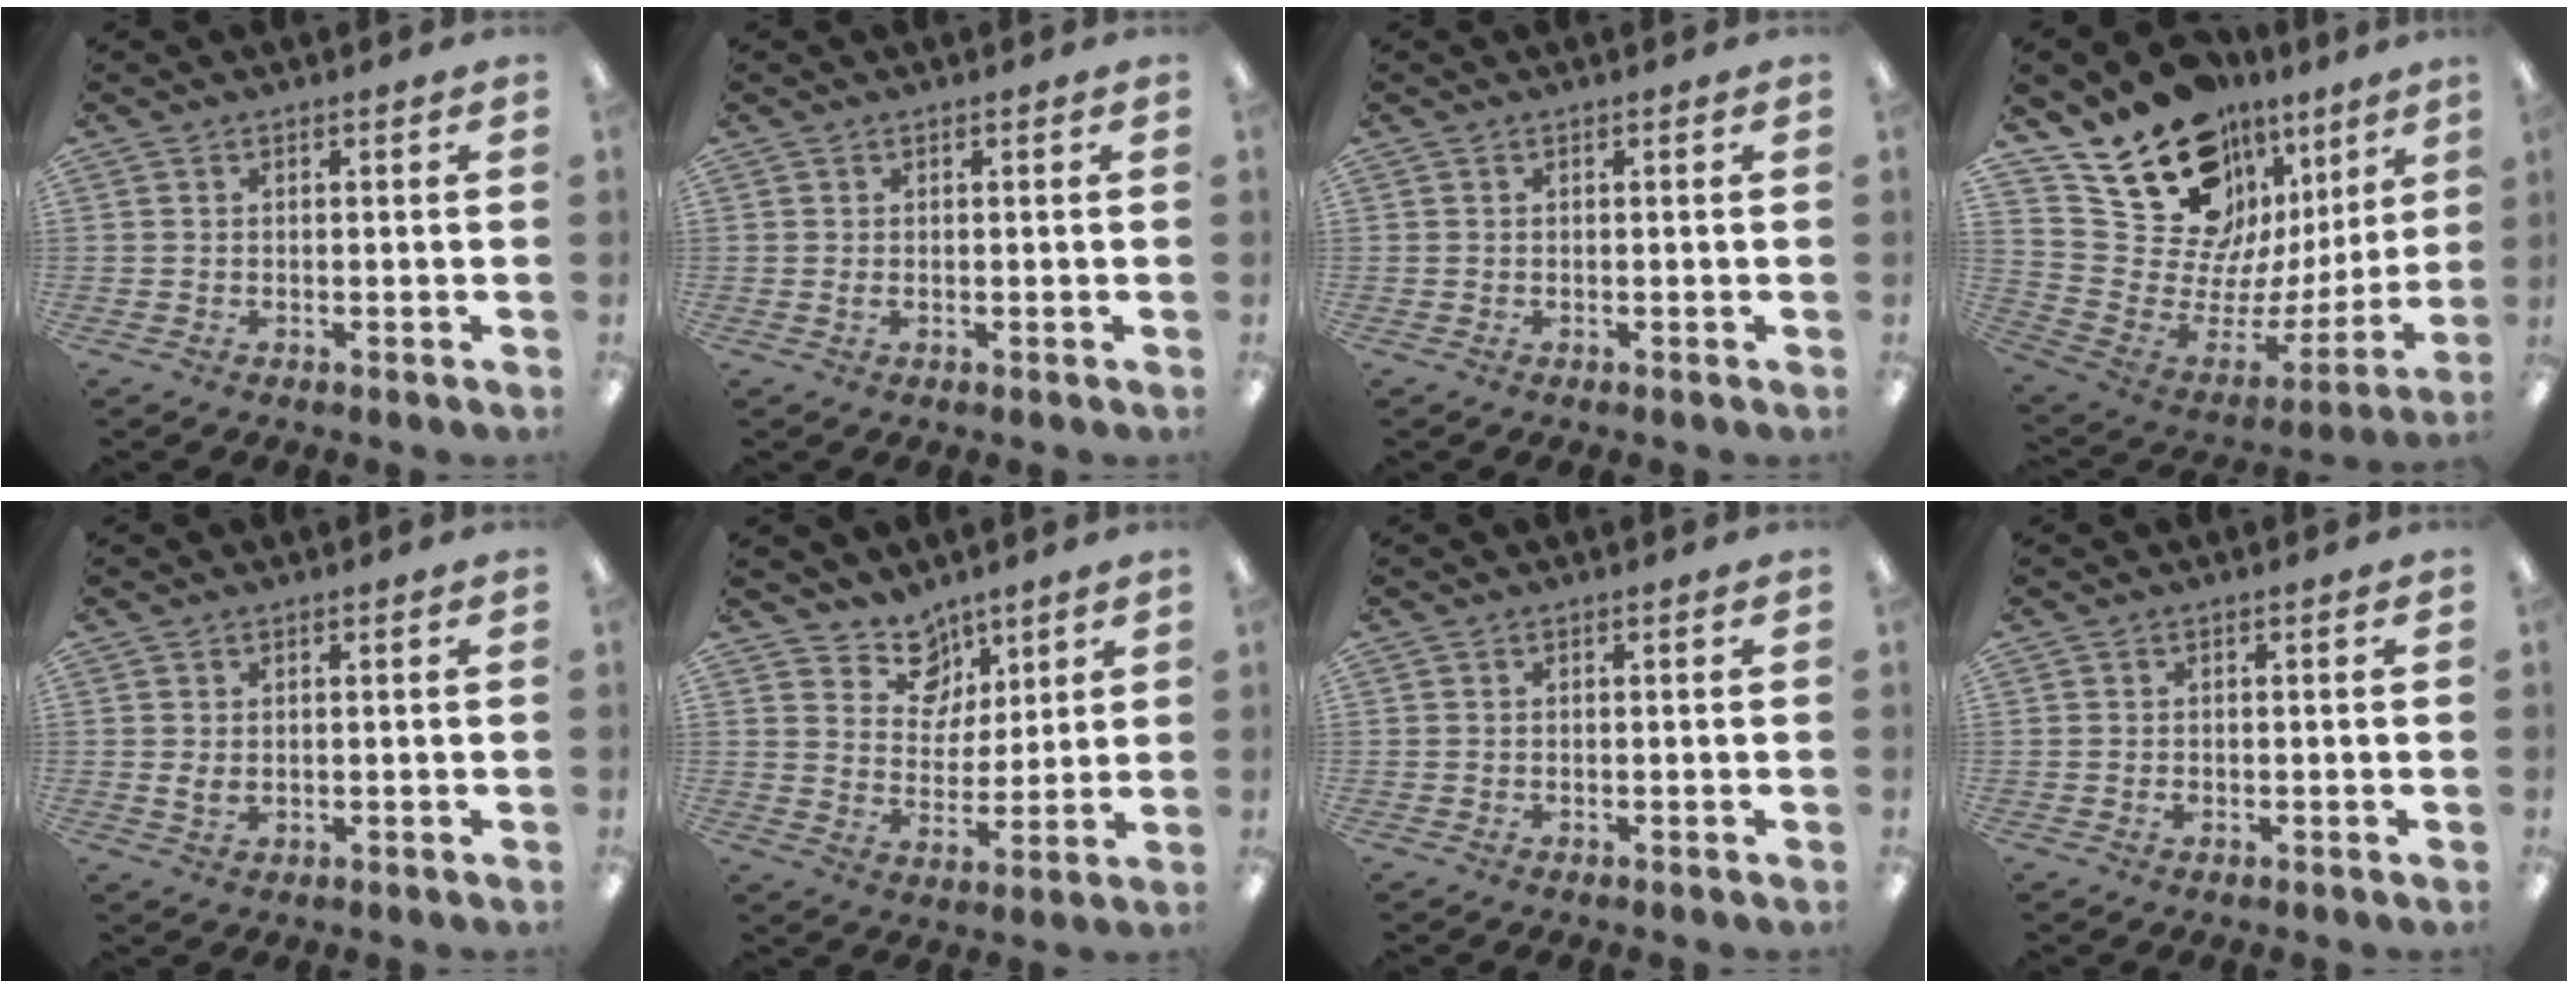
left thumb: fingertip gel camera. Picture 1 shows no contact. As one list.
[{"total": 0.8, "force": [0.0, 0.4, 0.7], "torque": [-0.006, -0.003, -0.002]}, {"total": 0.0}, {"total": 18.2, "force": [13.4, 10.8, 6.0], "torque": [-0.095, -0.125, 0.263]}, {"total": 2.3, "force": [0.4, 1.4, 1.8], "torque": [-0.027, -0.001, 0.006]}, {"total": 13.4, "force": [8.9, 9.2, 3.7], "torque": [-0.068, -0.066, 0.171]}, {"total": 0.0}, {"total": 0.6, "force": [-0.1, 0.4, 0.3], "torque": [-0.006, 0.001, -0.003]}]